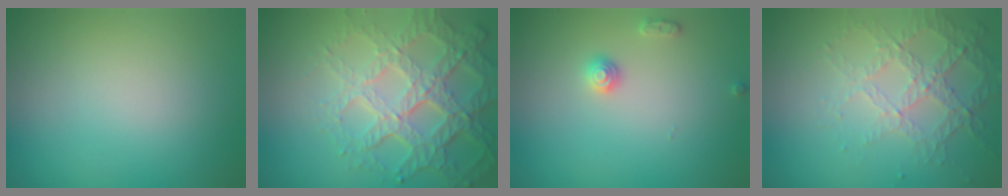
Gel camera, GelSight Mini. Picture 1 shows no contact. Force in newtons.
{"total": 7.7, "press": 5.3, "slide": 5.5}
{"total": 1.4, "press": 1.4, "slide": 0.1}
{"total": 4.3, "press": 2.9, "slide": 3.2}